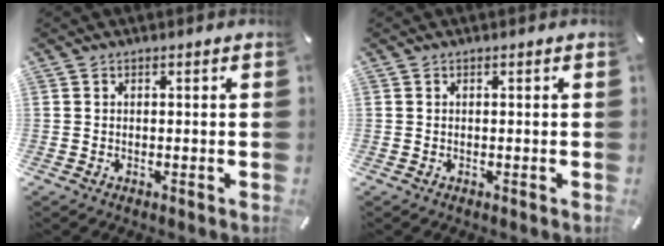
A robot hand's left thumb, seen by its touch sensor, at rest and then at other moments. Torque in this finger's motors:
{"motor_torque": [0.00, 0.00, -0.05, 0.05, 0.00]}